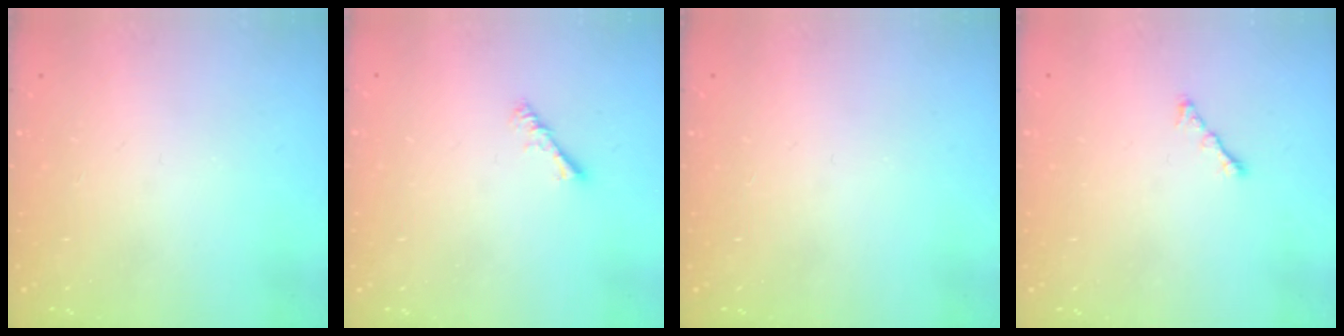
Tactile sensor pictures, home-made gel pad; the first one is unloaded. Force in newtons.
{"total": 2.8, "press": 2.8, "slide": 0.5}
{"total": 0.0}
{"total": 1.8, "press": 1.7, "slide": 0.6}